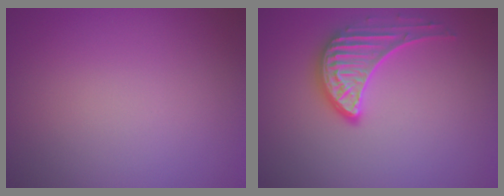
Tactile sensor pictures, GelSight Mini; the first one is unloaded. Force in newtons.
{"total": 3.5, "press": 3.0, "slide": 1.8}